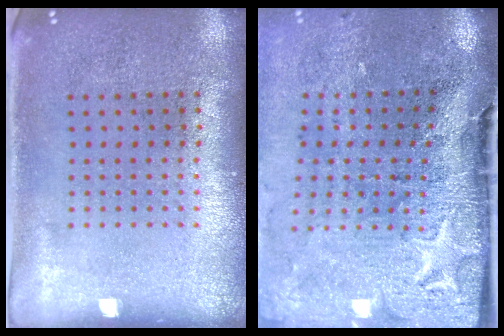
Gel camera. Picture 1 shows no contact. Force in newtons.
{"total": 4.8, "press": 3.8, "slide": 2.9}